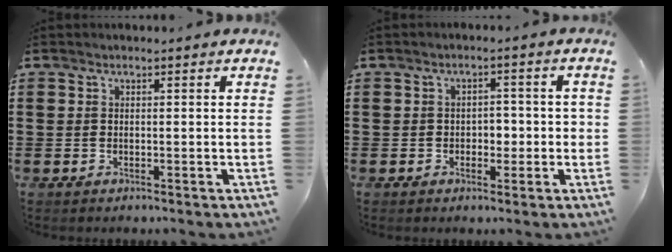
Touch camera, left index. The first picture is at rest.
{"total": 2.7, "force": [-0.6, 1.9, 1.9], "torque": [-0.040, 0.007, -0.016]}